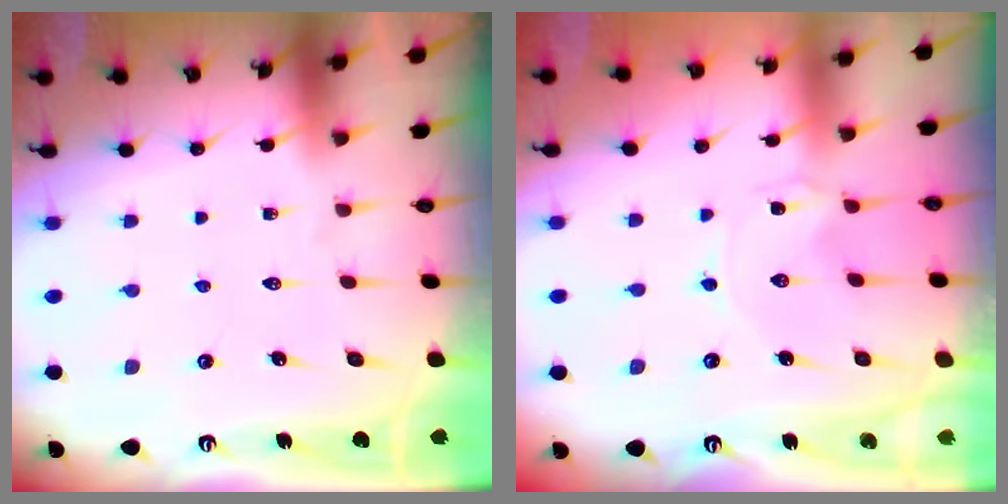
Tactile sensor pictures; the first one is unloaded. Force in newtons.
{"total": 0.0}